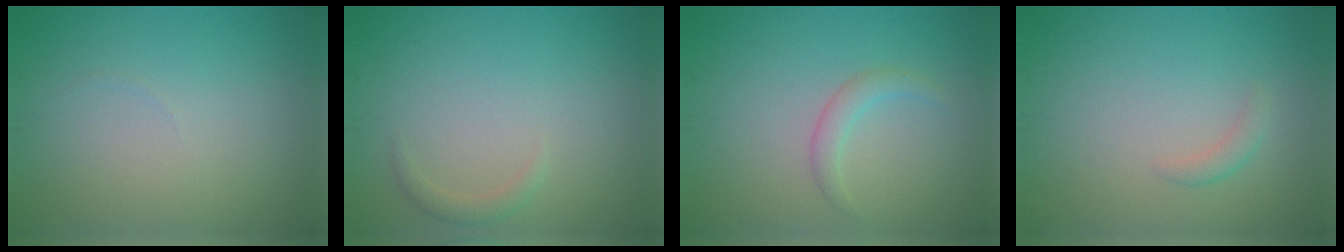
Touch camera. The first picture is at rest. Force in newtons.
{"total": 1.1, "press": 1.1, "slide": 0.1}
{"total": 1.7, "press": 1.7, "slide": 0.1}
{"total": 1.1, "press": 1.1, "slide": 0.0}